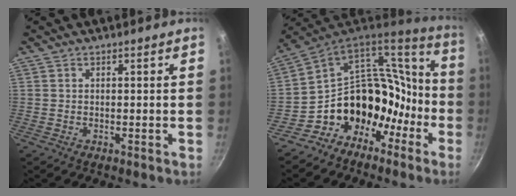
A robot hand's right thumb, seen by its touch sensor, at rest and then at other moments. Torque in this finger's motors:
{"motor_torque": [0.62, 0.40, 1.53, -1.24, 0.12]}